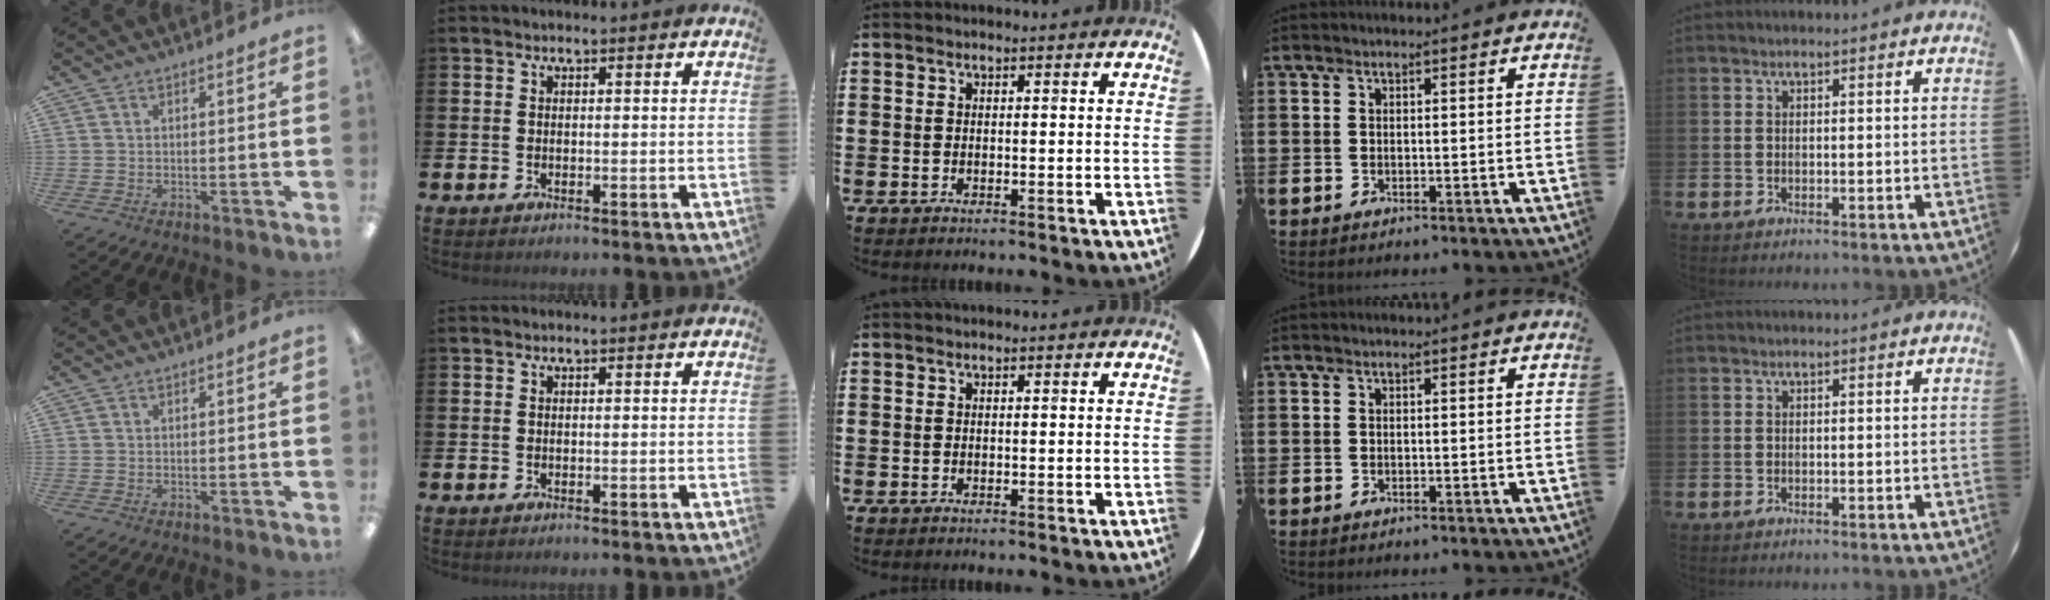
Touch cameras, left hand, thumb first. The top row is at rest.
{}